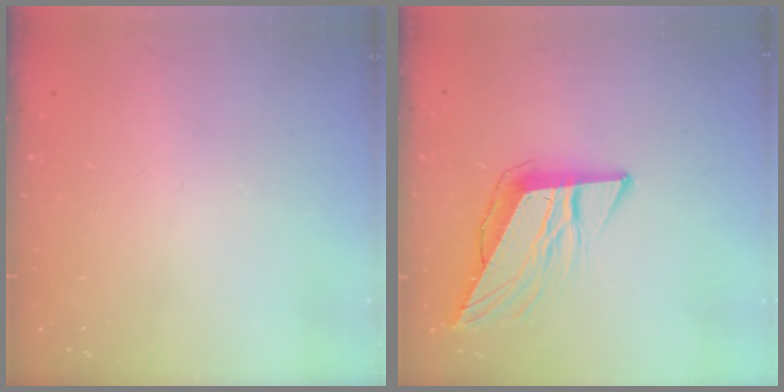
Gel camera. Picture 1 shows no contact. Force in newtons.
{"total": 9.9, "press": 9.9, "slide": 0.8}